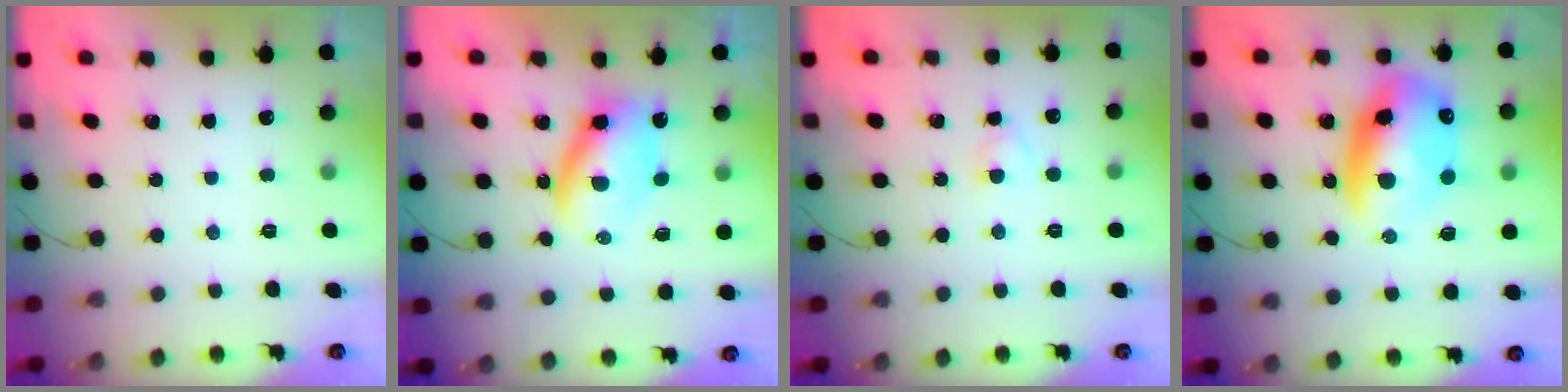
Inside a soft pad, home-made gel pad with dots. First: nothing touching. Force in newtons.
{"total": 6.5, "press": 6.5, "slide": 0.7}
{"total": 2.4, "press": 2.2, "slide": 1.0}
{"total": 15.6, "press": 15.2, "slide": 3.4}